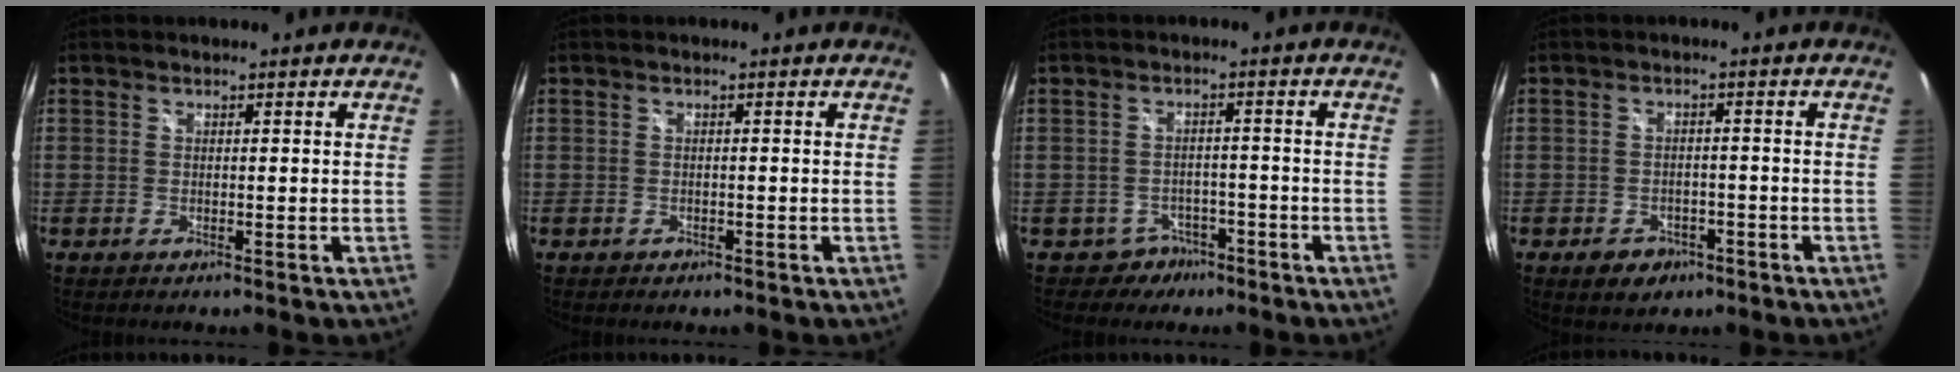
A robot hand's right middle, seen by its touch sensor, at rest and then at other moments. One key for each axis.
{"total": 1.0, "fx": -0.7, "fy": 0.6, "fz": 0.3, "tx": -0.007, "ty": 0.001, "tz": -0.008}
{"total": 4.4, "fx": -3.0, "fy": 3.3, "fz": 0.0, "tx": -0.006, "ty": 0.021, "tz": -0.040}
{"total": 5.2, "fx": -3.1, "fy": 3.6, "fz": 2.0, "tx": -0.049, "ty": 0.004, "tz": -0.034}